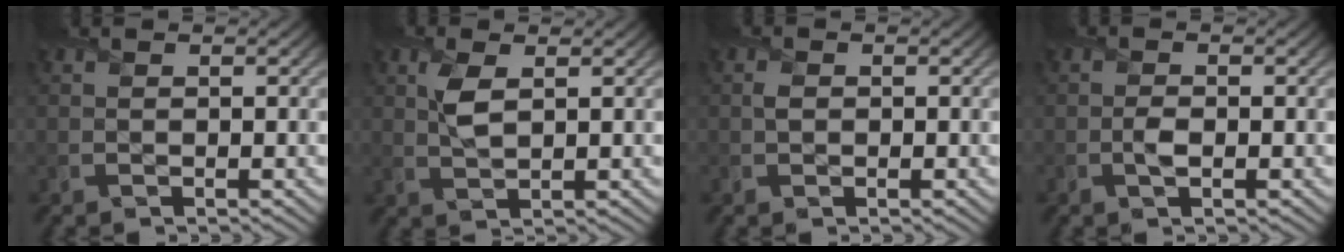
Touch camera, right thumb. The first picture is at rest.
{"total": 3.0, "force": [1.0, 1.3, 2.5], "torque": [-0.061, 0.001, 0.023]}
{"total": 0.6, "force": [0.3, 0.6, 0.0], "torque": [0.000, 0.001, 0.003]}
{"total": 1.0, "force": [-0.2, 0.6, 0.8], "torque": [-0.013, 0.002, -0.006]}